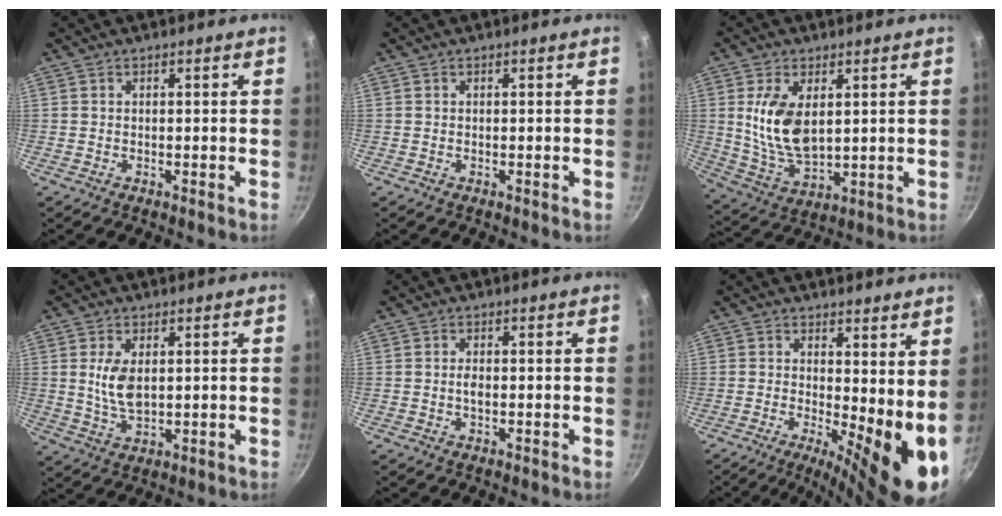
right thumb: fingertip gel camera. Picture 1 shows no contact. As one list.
[{"total": 0.0}, {"total": 12.1, "force": [2.5, 6.6, 9.8], "torque": [-0.181, -0.023, 0.059]}, {"total": 6.5, "force": [1.2, 3.6, 5.3], "torque": [-0.100, -0.014, 0.027]}, {"total": 1.6, "force": [-0.1, 0.8, 1.4], "torque": [-0.025, 0.003, -0.004]}, {"total": 12.0, "force": [0.2, 4.0, 11.3], "torque": [-0.134, -0.020, 0.007]}]